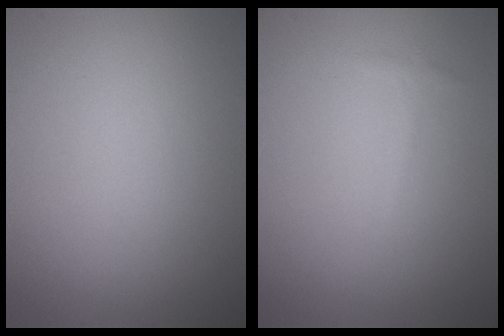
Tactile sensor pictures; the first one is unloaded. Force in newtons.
{"total": 0.6, "press": 0.6, "slide": 0.1}